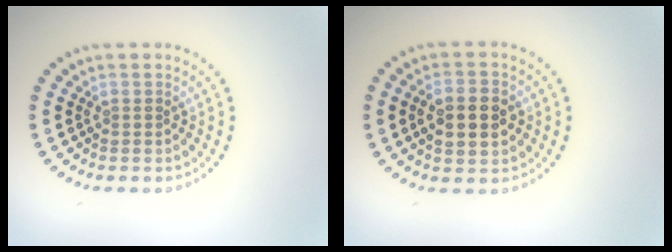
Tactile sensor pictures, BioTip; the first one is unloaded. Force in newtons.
{"total": 4.5, "press": 4.5, "slide": 0.2}